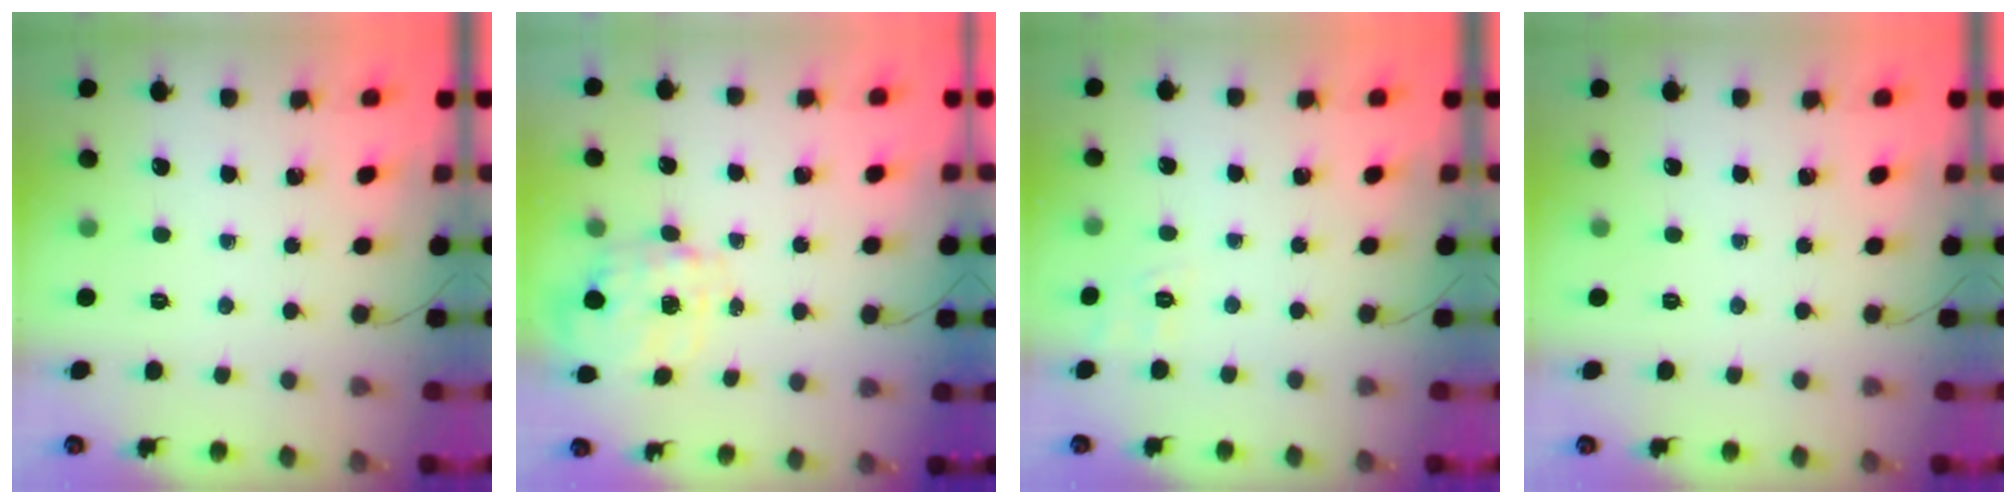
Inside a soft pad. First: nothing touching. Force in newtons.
{"total": 3.9, "press": 3.9, "slide": 0.8}
{"total": 3.1, "press": 2.4, "slide": 1.9}
{"total": 0.0}